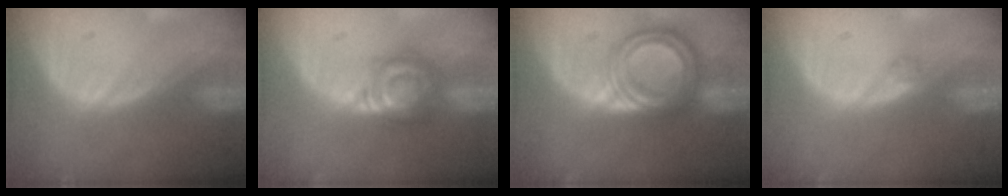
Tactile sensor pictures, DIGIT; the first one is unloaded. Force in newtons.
{"total": 6.4, "press": 6.3, "slide": 1.2}
{"total": 8.0, "press": 8.0, "slide": 0.5}
{"total": 0.9, "press": 0.9, "slide": 0.1}